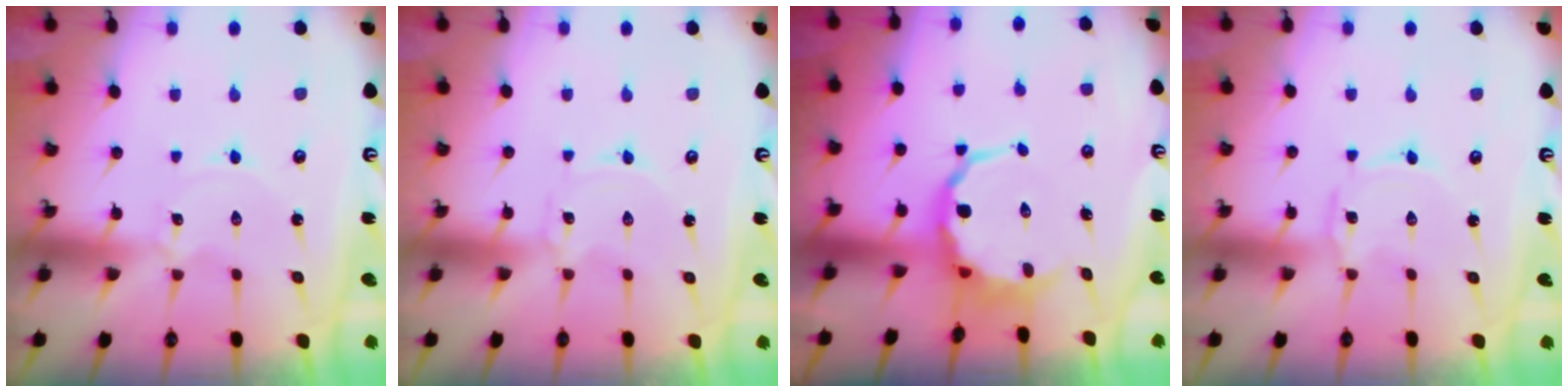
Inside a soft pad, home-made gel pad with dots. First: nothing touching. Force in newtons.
{"total": 0.0}
{"total": 7.2, "press": 6.9, "slide": 1.7}
{"total": 1.0, "press": 1.0, "slide": 0.2}